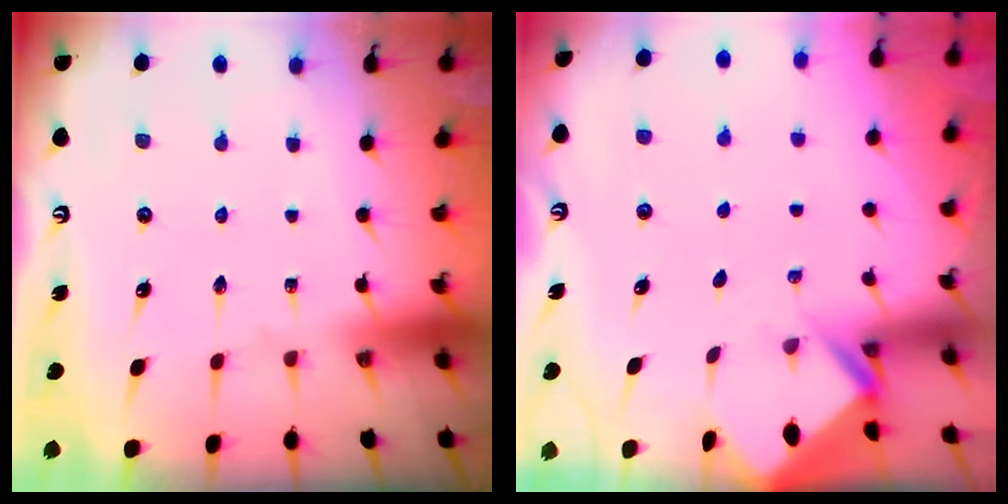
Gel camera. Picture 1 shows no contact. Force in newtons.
{"total": 2.5, "press": 2.5, "slide": 0.1}